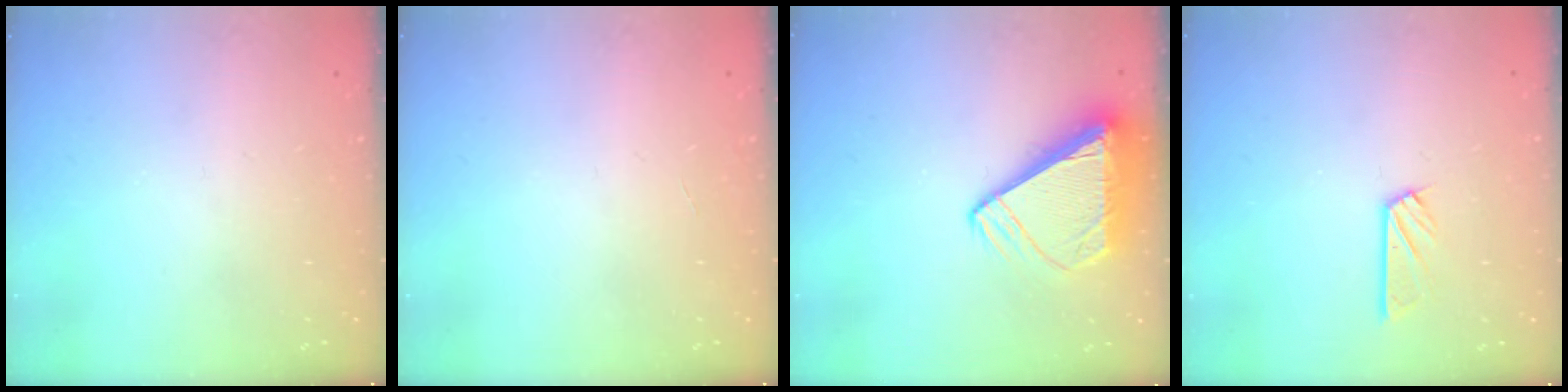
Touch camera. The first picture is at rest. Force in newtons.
{"total": 0.0}
{"total": 8.7, "press": 8.7, "slide": 0.8}
{"total": 6.7, "press": 6.7, "slide": 0.1}